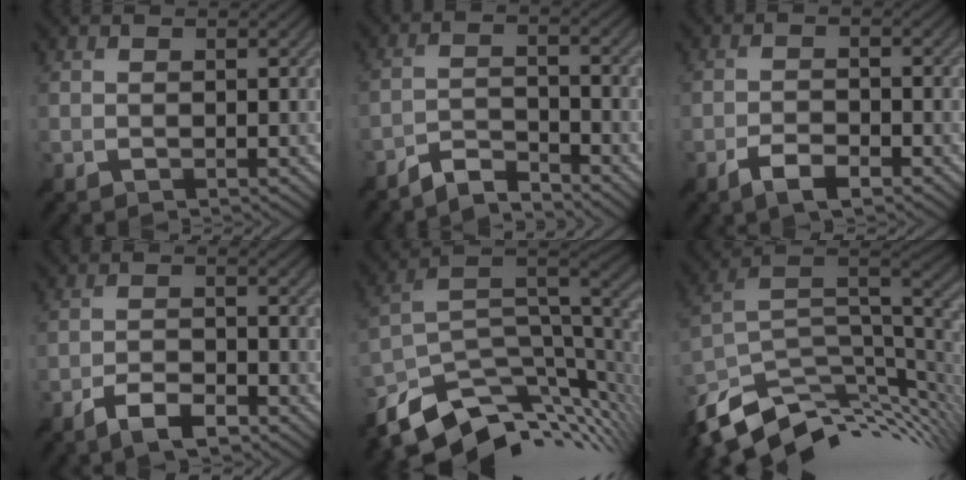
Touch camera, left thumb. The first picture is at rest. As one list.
[{"total": 4.4, "force": [-4.1, 0.7, 1.3], "torque": [-0.022, 0.001, -0.086]}, {"total": 3.6, "force": [-2.4, 1.3, 2.4], "torque": [-0.048, -0.002, -0.047]}, {"total": 4.9, "force": [-3.5, 1.6, 3.0], "torque": [-0.057, 0.000, -0.064]}, {"total": 12.0, "force": [-6.7, 5.4, 8.3], "torque": [-0.175, -0.024, -0.109]}, {"total": 11.9, "force": [-5.5, 5.9, 8.7], "torque": [-0.202, -0.023, -0.092]}]